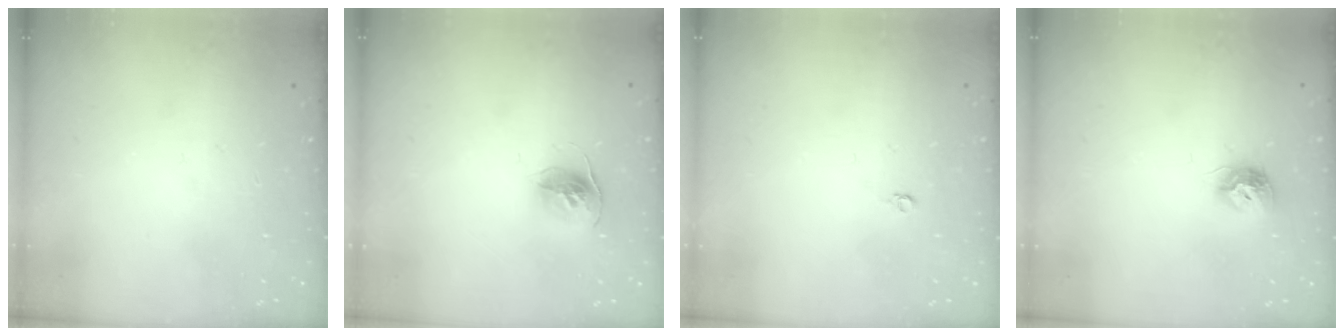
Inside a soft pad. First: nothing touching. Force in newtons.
{"total": 11.1, "press": 11.1, "slide": 0.9}
{"total": 3.3, "press": 3.3, "slide": 0.3}
{"total": 8.6, "press": 8.5, "slide": 0.1}